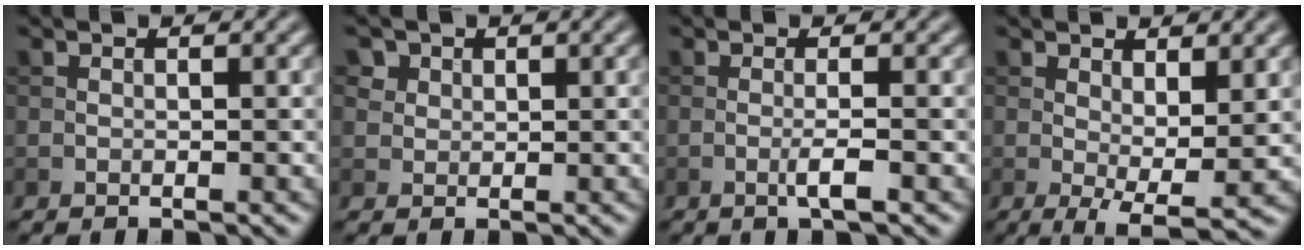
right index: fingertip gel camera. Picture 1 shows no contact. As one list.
[{"total": 3.6, "force": [2.1, 2.6, 1.3], "torque": [-0.045, 0.003, 0.045]}, {"total": 1.8, "force": [-0.5, 0.2, 1.7], "torque": [-0.030, 0.000, -0.014]}, {"total": 4.5, "force": [0.5, 1.6, 4.1], "torque": [-0.066, -0.013, 0.013]}]